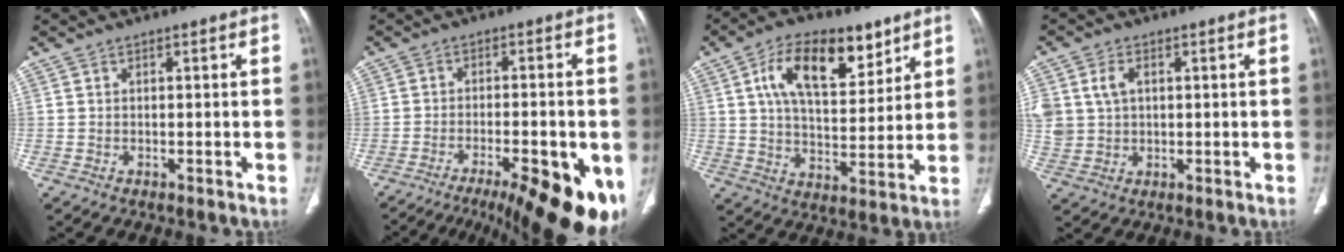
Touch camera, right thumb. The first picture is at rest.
{"total": 20.2, "force": [-10.5, 6.0, 16.2], "torque": [-0.179, 0.007, -0.144]}
{"total": 16.0, "force": [8.0, 8.1, 11.3], "torque": [-0.151, -0.026, 0.139]}
{"total": 7.9, "force": [2.0, 5.9, 4.9], "torque": [-0.111, 0.002, 0.049]}